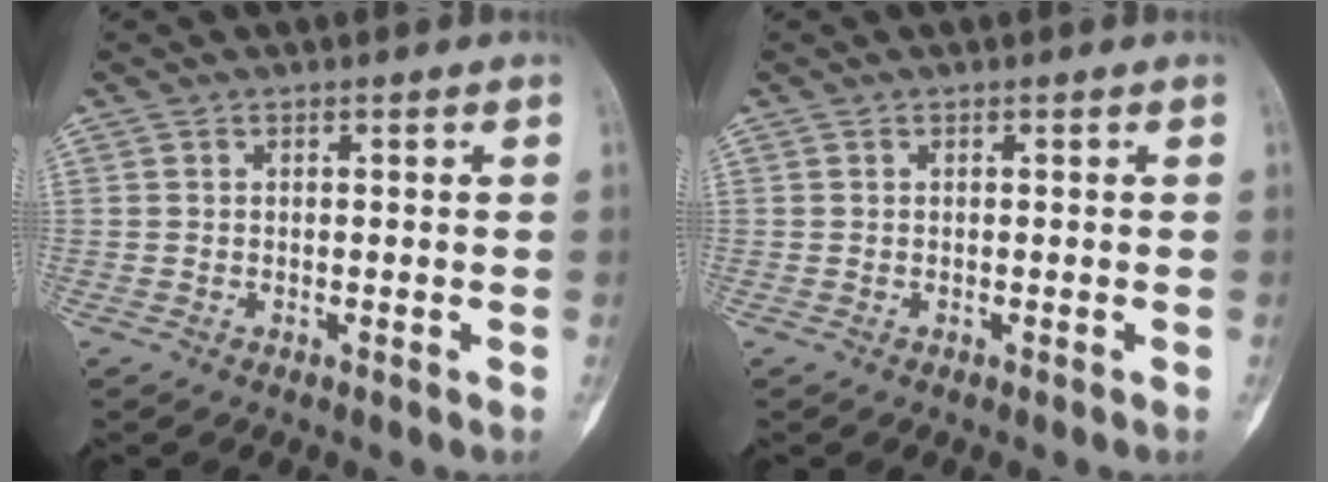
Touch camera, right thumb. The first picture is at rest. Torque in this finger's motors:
{"motor_torque": [0.01, 0.01, 0.00, 0.00, 0.00]}